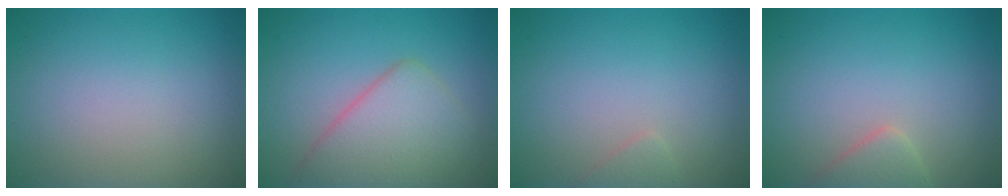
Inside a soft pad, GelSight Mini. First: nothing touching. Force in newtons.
{"total": 5.5, "press": 5.5, "slide": 0.2}
{"total": 0.8, "press": 0.8, "slide": 0.0}
{"total": 2.1, "press": 2.1, "slide": 0.2}